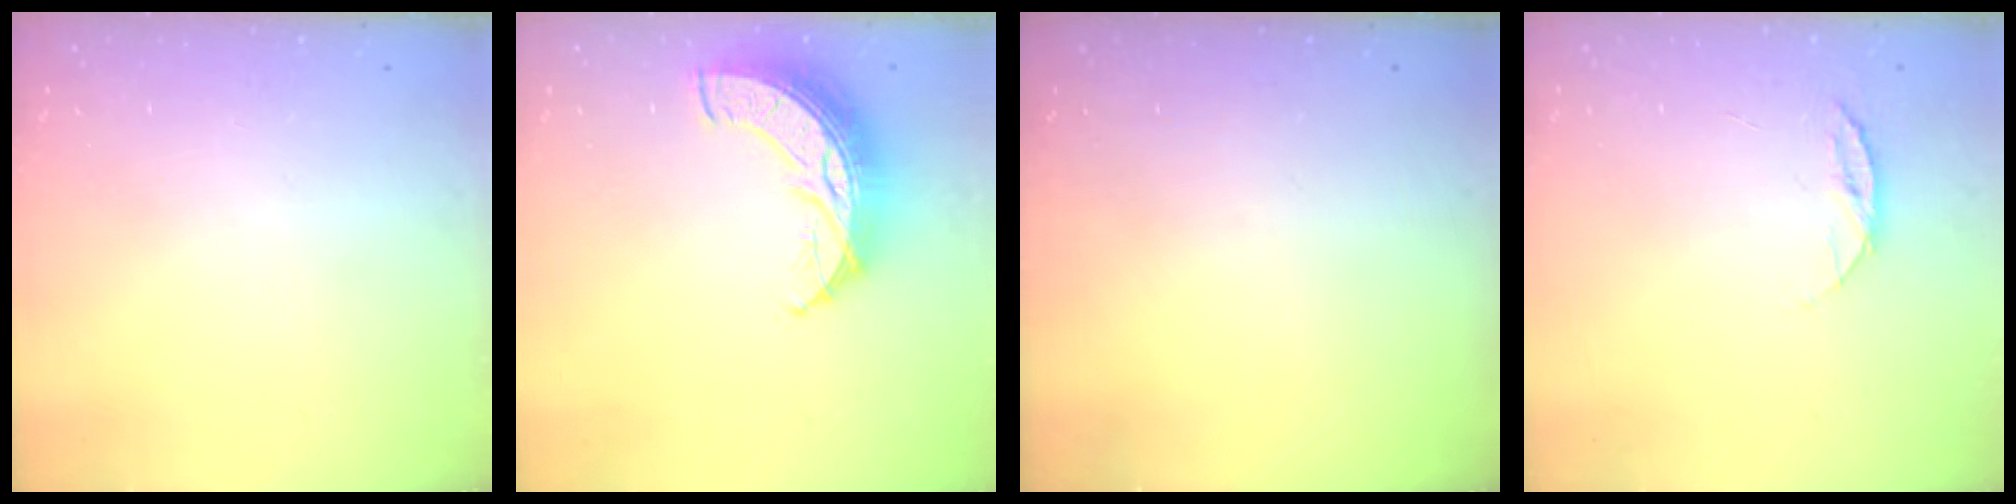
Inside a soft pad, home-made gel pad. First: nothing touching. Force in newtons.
{"total": 13.7, "press": 13.7, "slide": 1.0}
{"total": 0.0}
{"total": 6.6, "press": 6.5, "slide": 0.7}